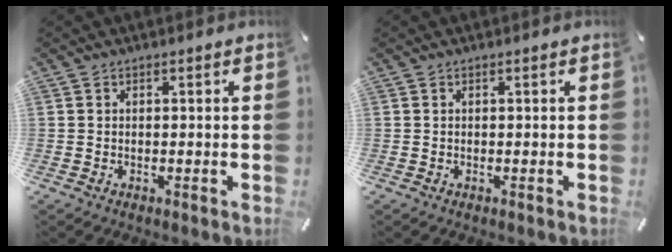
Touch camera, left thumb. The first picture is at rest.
{"total": 0.0}